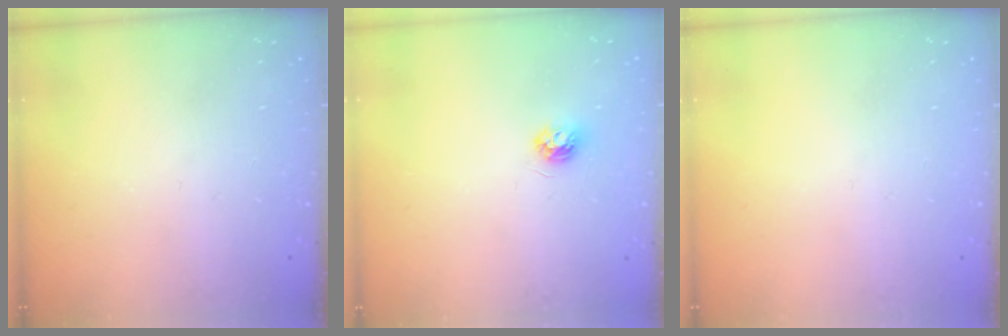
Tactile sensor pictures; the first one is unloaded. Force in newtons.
{"total": 4.5, "press": 4.5, "slide": 0.7}
{"total": 0.0}